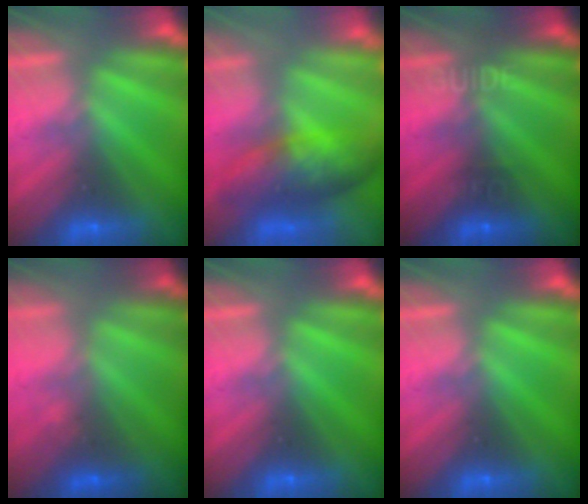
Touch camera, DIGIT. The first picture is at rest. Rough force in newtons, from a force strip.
{"total": 8.1}
{"total": 3.6}
{"total": 1.9}
{"total": 0.0}
{"total": 0.0}